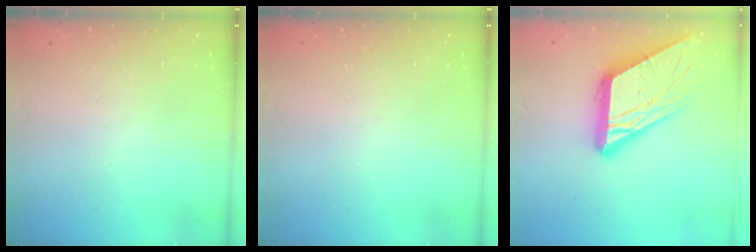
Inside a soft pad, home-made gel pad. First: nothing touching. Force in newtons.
{"total": 0.0}
{"total": 18.0, "press": 17.8, "slide": 2.4}